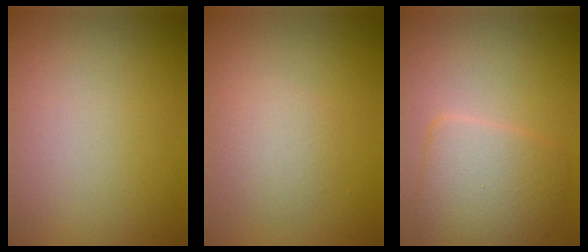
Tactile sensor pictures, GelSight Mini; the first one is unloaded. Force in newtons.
{"total": 2.0, "press": 2.0, "slide": 0.2}
{"total": 4.8, "press": 4.8, "slide": 0.1}